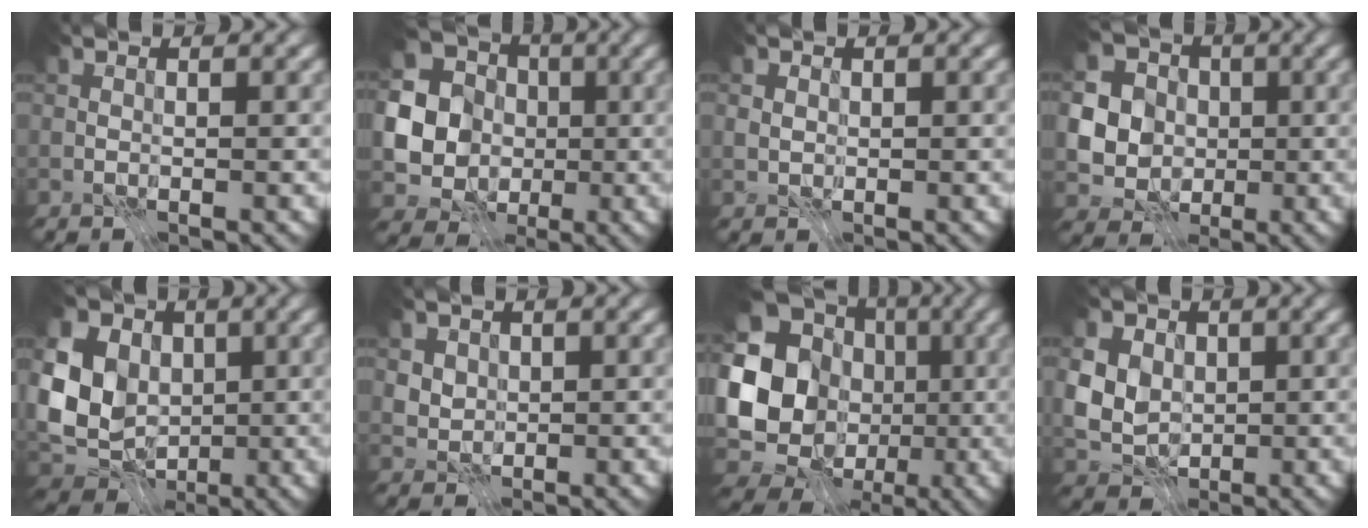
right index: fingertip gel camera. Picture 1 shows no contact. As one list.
[{"total": 10.4, "force": [-1.1, 9.7, 3.7], "torque": [-0.088, -0.010, -0.044]}, {"total": 1.0, "force": [0.1, 1.0, 0.4], "torque": [-0.009, -0.002, 0.003]}, {"total": 6.2, "force": [-0.4, 5.7, 2.6], "torque": [-0.055, -0.008, -0.022]}, {"total": 13.1, "force": [1.2, 10.9, 7.3], "torque": [-0.166, 0.014, 0.003]}, {"total": 2.6, "force": [0.8, 2.3, 1.0], "torque": [-0.035, 0.000, 0.029]}, {"total": 16.6, "force": [-2.0, 14.5, 7.7], "torque": [-0.161, -0.008, -0.043]}, {"total": 7.5, "force": [1.4, 6.2, 3.9], "torque": [-0.075, 0.021, 0.006]}]